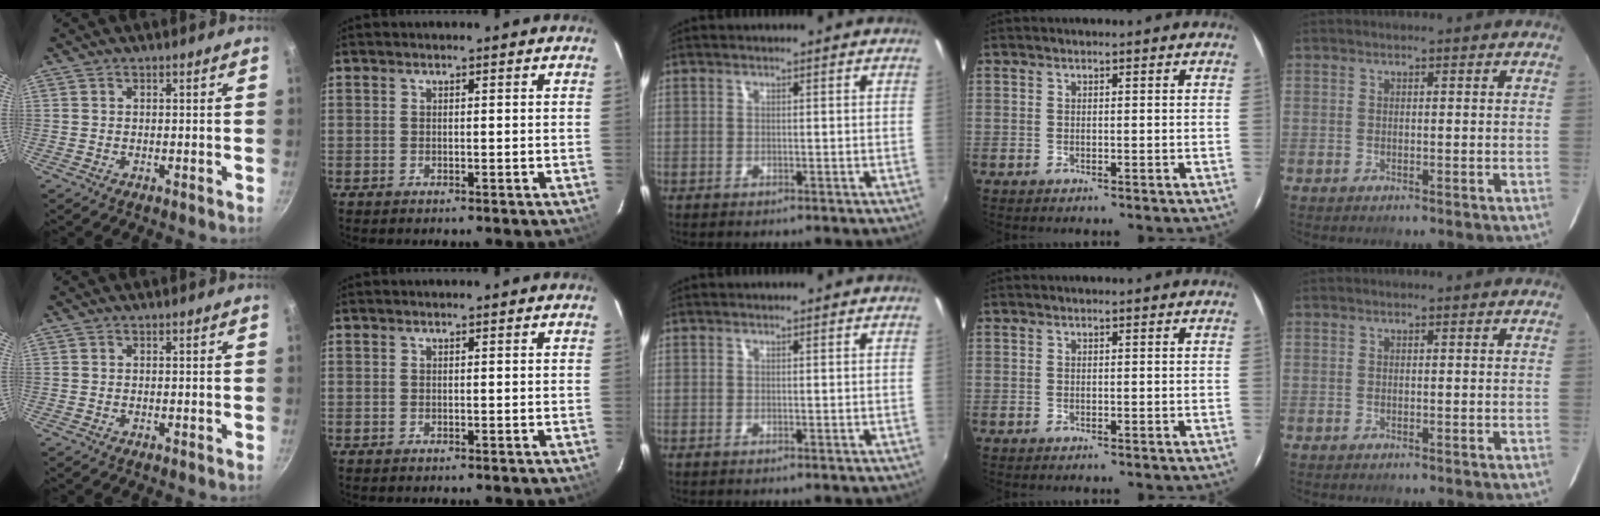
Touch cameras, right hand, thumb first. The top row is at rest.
{}